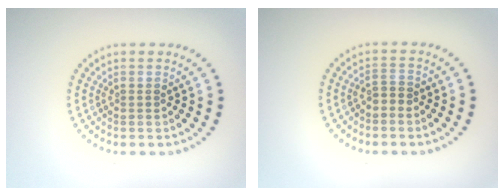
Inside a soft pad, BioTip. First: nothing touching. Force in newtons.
{"total": 1.2, "press": 1.0, "slide": 0.7}